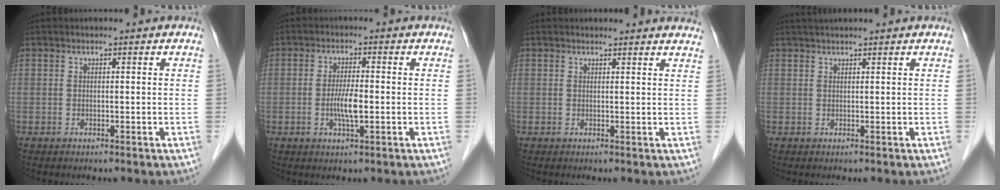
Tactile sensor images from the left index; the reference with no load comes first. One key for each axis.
{"total": 4.0, "fx": -0.9, "fy": 0.6, "fz": 3.9, "tx": -0.079, "ty": -0.005, "tz": -0.017}
{"total": 5.6, "fx": 5.5, "fy": 0.3, "fz": 1.0, "tx": -0.009, "ty": 0.000, "tz": 0.038}
{"total": 3.3, "fx": 3.0, "fy": -0.2, "fz": 1.5, "tx": -0.014, "ty": 0.031, "tz": 0.048}